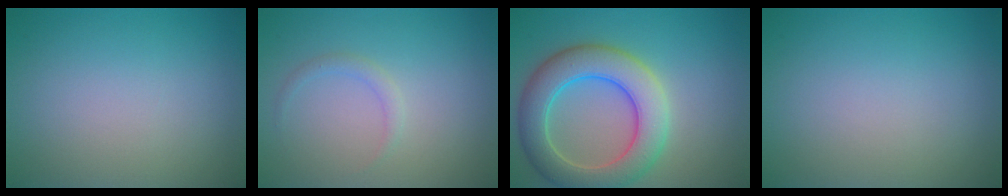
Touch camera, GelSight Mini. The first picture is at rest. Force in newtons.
{"total": 1.1, "press": 1.1, "slide": 0.0}
{"total": 7.1, "press": 7.1, "slide": 0.5}
{"total": 0.0}